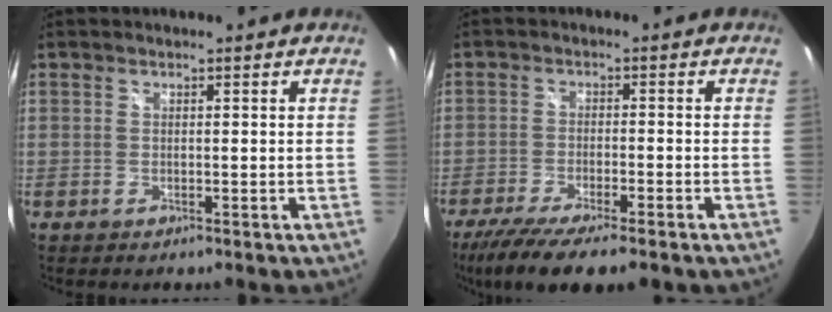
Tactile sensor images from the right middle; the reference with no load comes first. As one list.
[{"total": 11.7, "force": [-8.9, 1.6, 7.4], "torque": [-0.156, -0.042, -0.147]}]